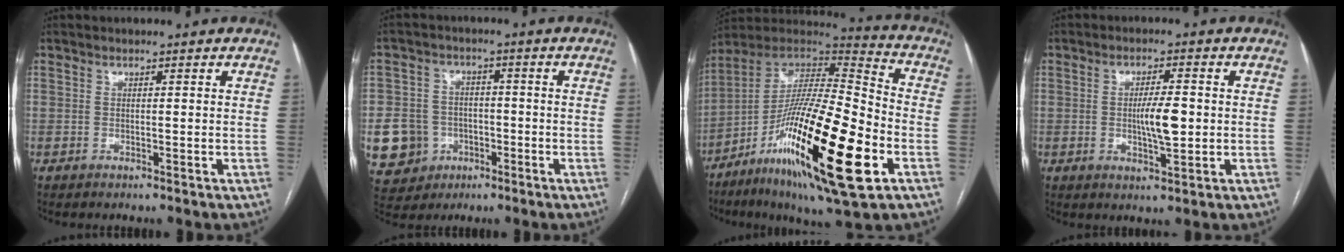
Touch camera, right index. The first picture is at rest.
{"total": 8.5, "force": [-2.4, 7.9, 2.2], "torque": [-0.053, 0.011, -0.028]}
{"total": 26.7, "force": [-10.0, 3.5, 24.5], "torque": [-0.416, -0.041, -0.168]}
{"total": 5.3, "force": [-0.2, 0.9, 5.3], "torque": [-0.093, -0.002, -0.003]}